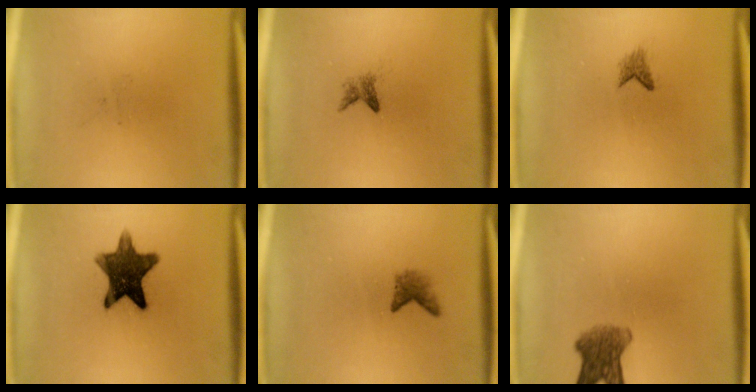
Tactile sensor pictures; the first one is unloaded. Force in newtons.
{"total": 1.4}
{"total": 1.2}
{"total": 12.2}
{"total": 1.8}
{"total": 5.8}